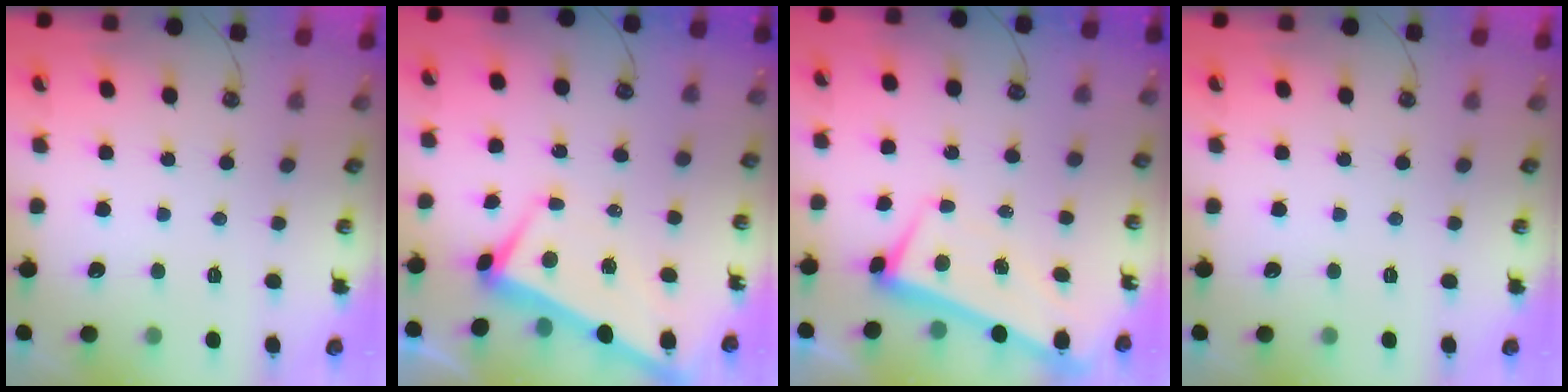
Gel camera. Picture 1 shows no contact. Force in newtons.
{"total": 2.5, "press": 2.4, "slide": 0.7}
{"total": 1.6, "press": 0.5, "slide": 1.5}
{"total": 0.0}